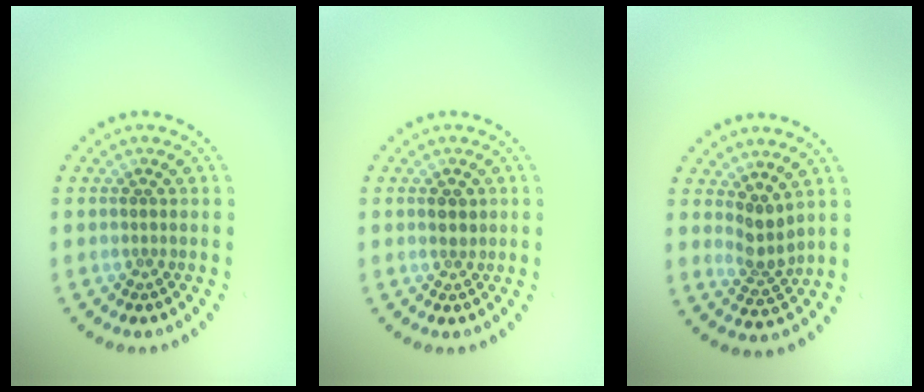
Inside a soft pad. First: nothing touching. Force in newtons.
{"total": 1.2, "press": 1.2, "slide": 0.3}
{"total": 2.4, "press": 1.9, "slide": 1.5}